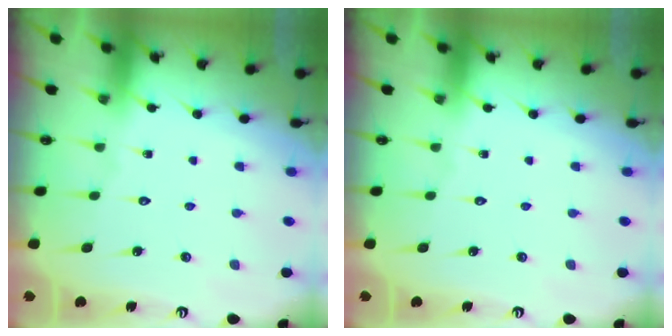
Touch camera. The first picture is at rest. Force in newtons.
{"total": 0.0}